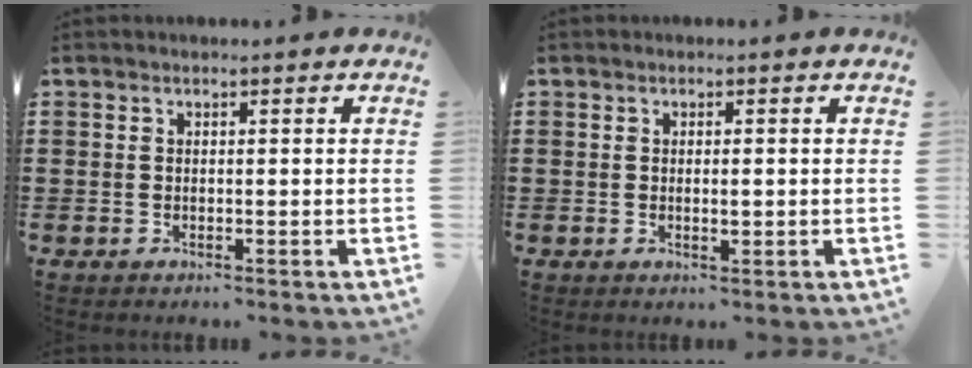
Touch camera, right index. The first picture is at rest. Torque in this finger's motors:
{"motor_torque": [-0.13, 0.56, 0.01, 0.04]}